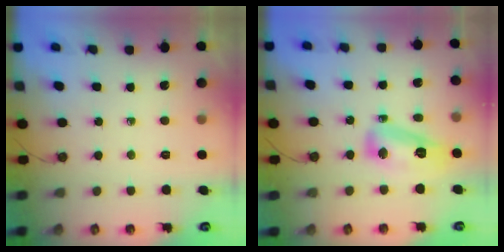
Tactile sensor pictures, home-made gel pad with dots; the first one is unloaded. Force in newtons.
{"total": 11.0, "press": 10.7, "slide": 2.7}